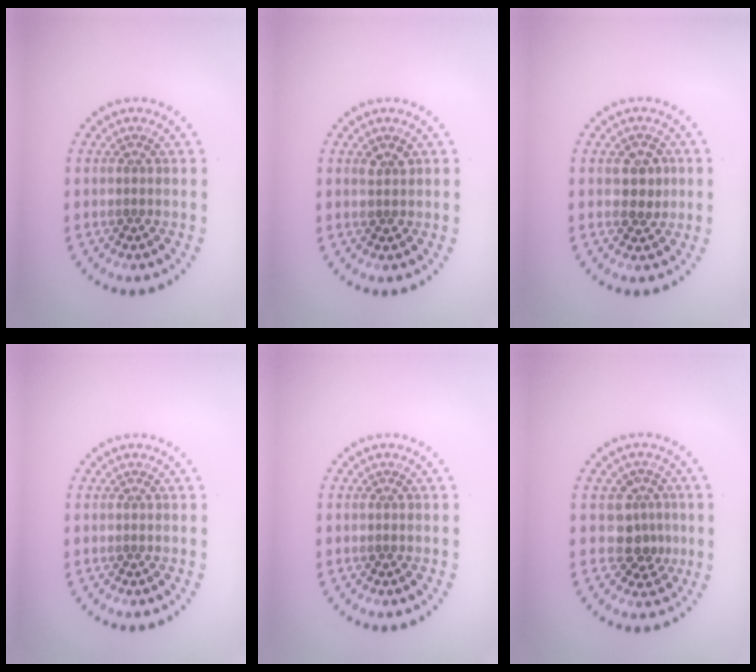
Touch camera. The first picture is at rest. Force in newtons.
{"total": 1.3, "press": 1.3, "slide": 0.1}
{"total": 2.4, "press": 2.4, "slide": 0.6}
{"total": 0.0}
{"total": 0.0}
{"total": 3.0, "press": 2.6, "slide": 1.5}